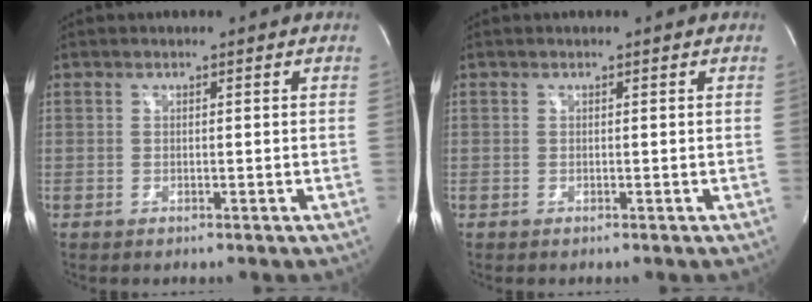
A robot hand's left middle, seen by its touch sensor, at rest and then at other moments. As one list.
[{"total": 0.0}]